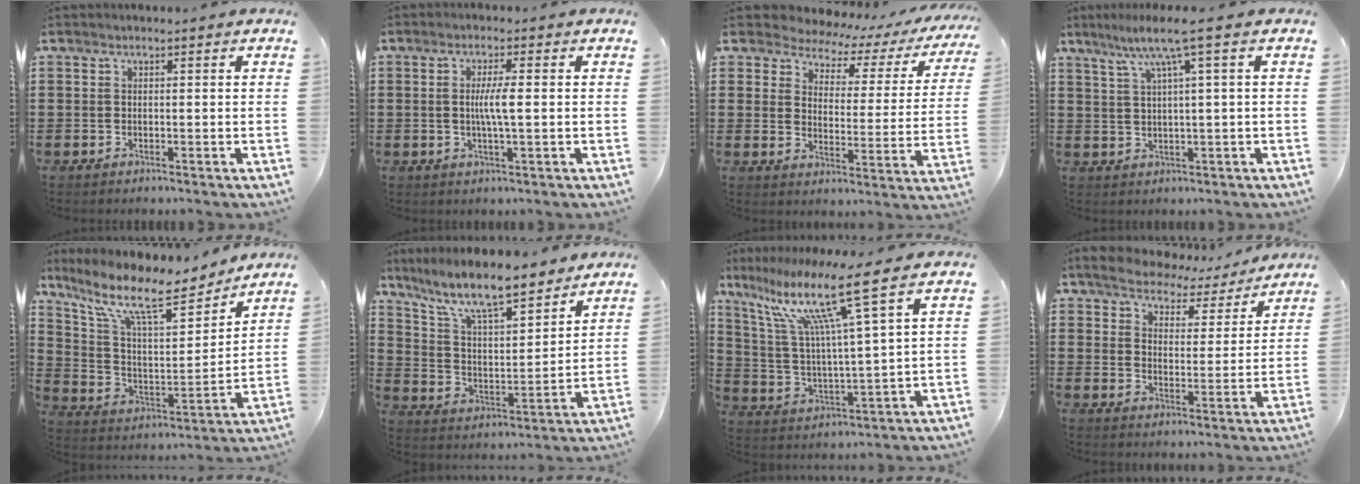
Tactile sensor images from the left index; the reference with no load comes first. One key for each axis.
{"total": 4.0, "fx": 0.0, "fy": 0.3, "fz": 4.0, "tx": -0.074, "ty": -0.004, "tz": -0.002}
{"total": 4.1, "fx": 3.6, "fy": 1.7, "fz": 0.7, "tx": -0.034, "ty": -0.031, "tz": 0.054}
{"total": 6.5, "fx": 2.5, "fy": 0.1, "fz": 6.0, "tx": -0.122, "ty": 0.001, "tz": 0.037}
{"total": 12.8, "fx": 9.6, "fy": 3.1, "fz": 7.9, "tx": -0.182, "ty": -0.048, "tz": 0.160}
{"total": 10.2, "fx": 8.6, "fy": 1.7, "fz": 5.1, "tx": -0.133, "ty": -0.044, "tz": 0.149}
{"total": 13.6, "fx": 8.8, "fy": 0.5, "fz": 10.4, "tx": -0.219, "ty": -0.040, "tz": 0.139}
{"total": 4.9, "fx": 4.8, "fy": 1.0, "fz": 0.3, "tx": -0.037, "ty": -0.032, "tz": 0.079}